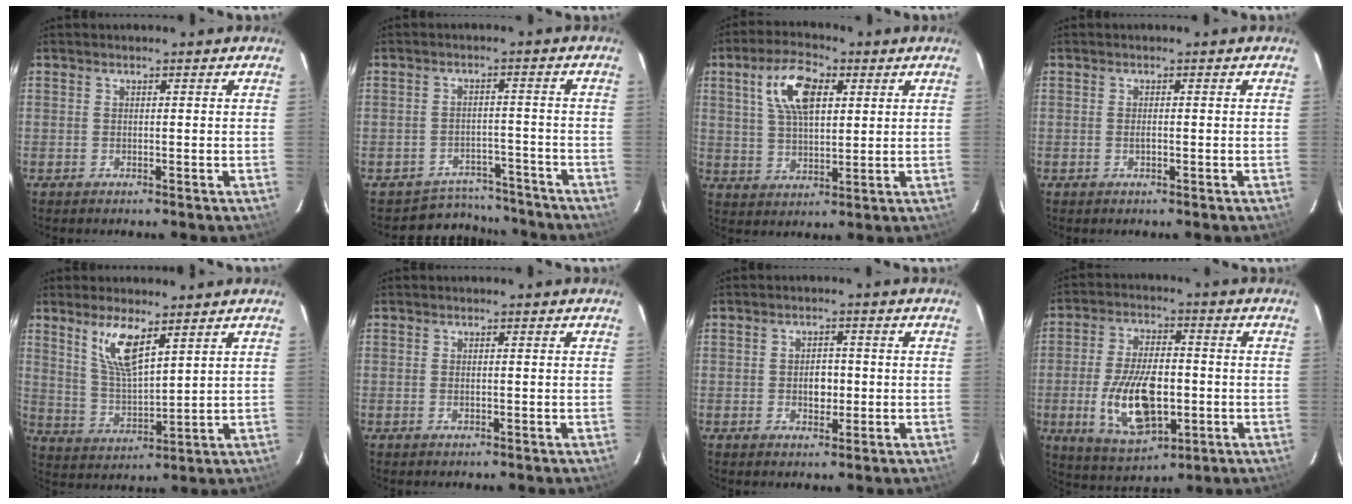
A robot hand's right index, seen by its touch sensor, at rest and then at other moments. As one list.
[{"total": 8.7, "force": [-7.8, 3.7, -0.1], "torque": [0.000, 0.034, -0.102]}, {"total": 10.2, "force": [3.8, 4.6, 8.3], "torque": [-0.159, 0.018, 0.071]}, {"total": 0.8, "force": [-0.3, 0.3, 0.7], "torque": [-0.013, -0.002, -0.004]}, {"total": 8.8, "force": [5.3, 2.3, 6.5], "torque": [-0.124, -0.003, 0.114]}, {"total": 0.7, "force": [-0.1, 0.5, 0.6], "torque": [-0.010, -0.001, -0.001]}, {"total": 3.5, "force": [-0.4, 2.5, 2.3], "torque": [-0.037, 0.003, -0.005]}, {"total": 15.1, "force": [-3.2, 7.6, 12.7], "torque": [-0.248, -0.008, -0.041]}]